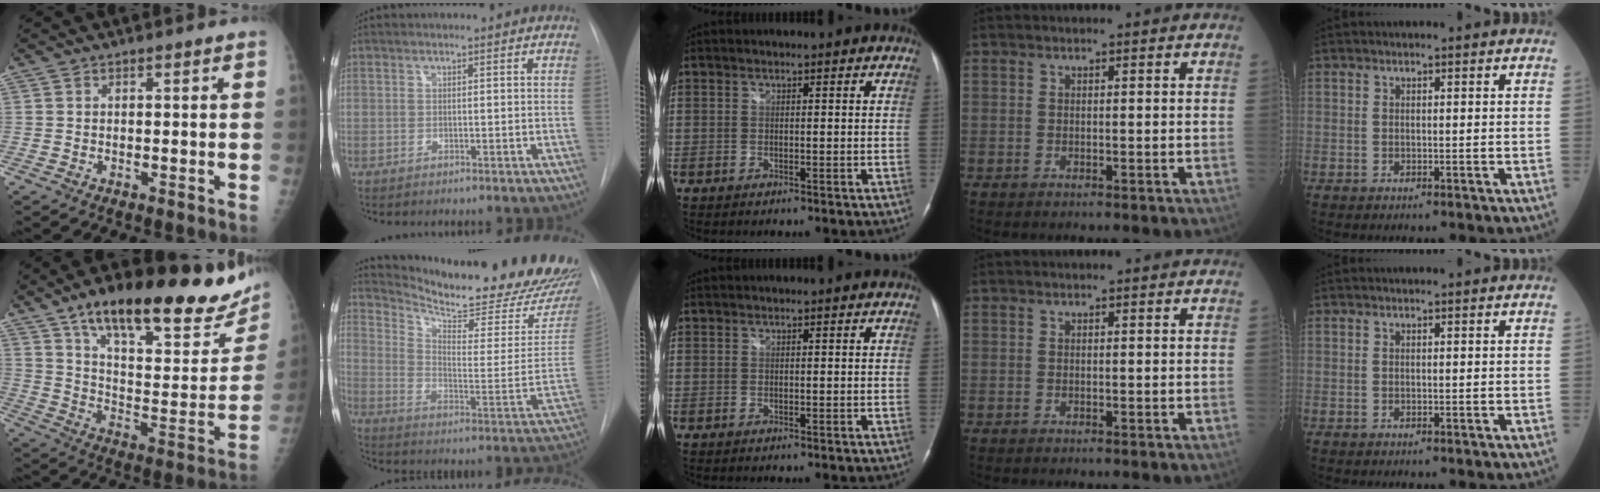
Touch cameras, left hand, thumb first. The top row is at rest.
{"thumb": {"total": 30.4, "force": [19.8, 9.8, 20.9], "torque": [-0.271, -0.052, 0.297]}, "index": {"total": 24.5, "force": [22.7, 2.9, 8.8], "torque": [-0.144, -0.118, 0.299]}}